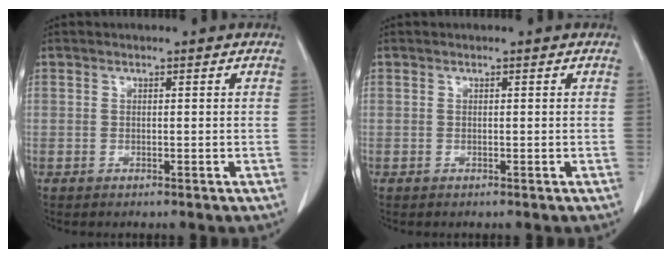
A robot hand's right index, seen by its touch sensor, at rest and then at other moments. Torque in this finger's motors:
{"motor_torque": [0.00, 0.00, 0.00, 0.00]}